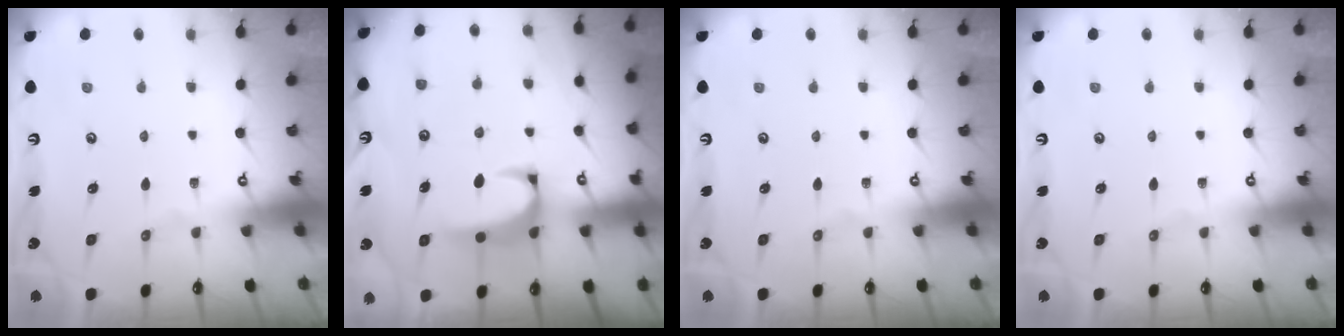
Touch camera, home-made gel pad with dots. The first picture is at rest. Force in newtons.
{"total": 2.4, "press": 2.2, "slide": 1.0}
{"total": 0.0}
{"total": 0.0}